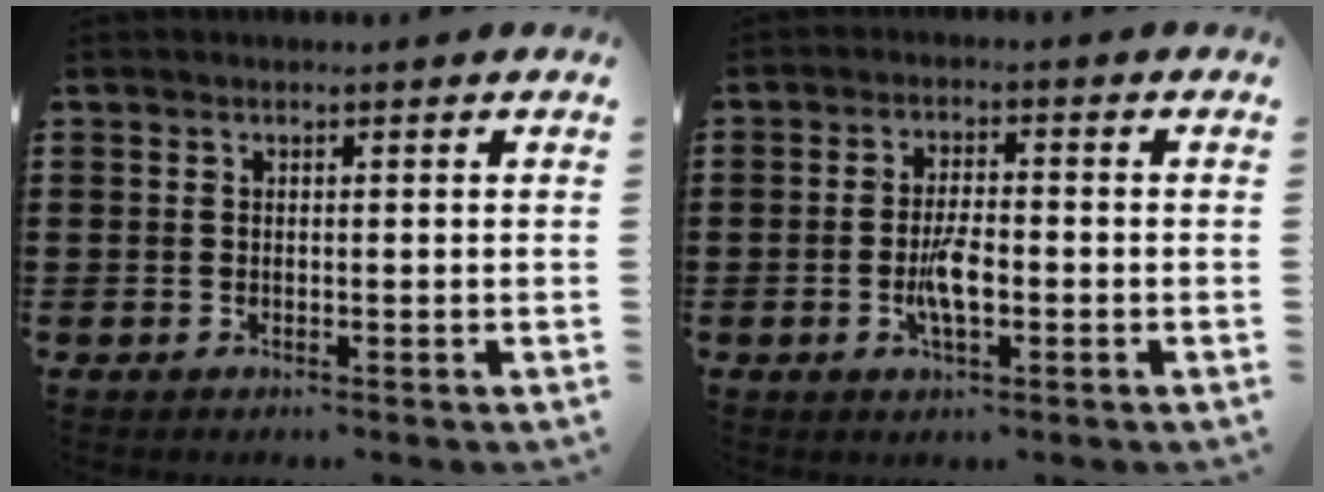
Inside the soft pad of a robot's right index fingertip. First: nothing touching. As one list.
[{"total": 5.2, "force": [-1.3, 1.9, 4.6], "torque": [-0.099, -0.001, -0.028]}]